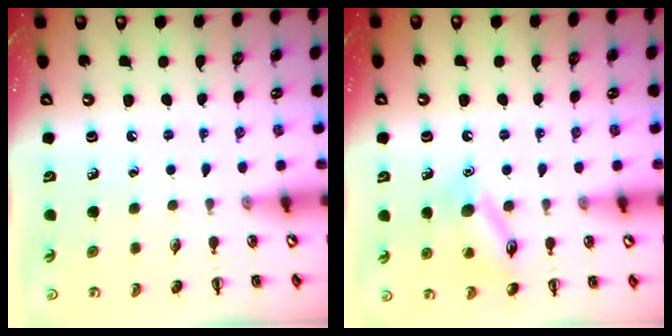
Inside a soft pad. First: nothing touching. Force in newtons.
{"total": 12.6, "press": 12.6, "slide": 0.7}